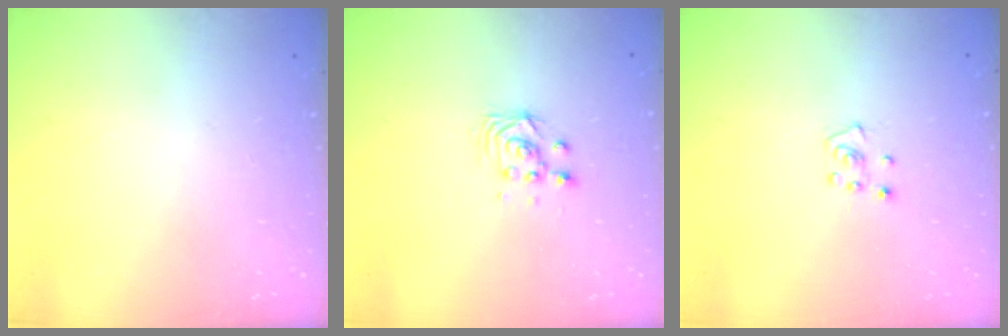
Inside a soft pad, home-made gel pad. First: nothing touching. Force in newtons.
{"total": 2.9, "press": 2.9, "slide": 0.4}
{"total": 4.0, "press": 4.0, "slide": 0.4}